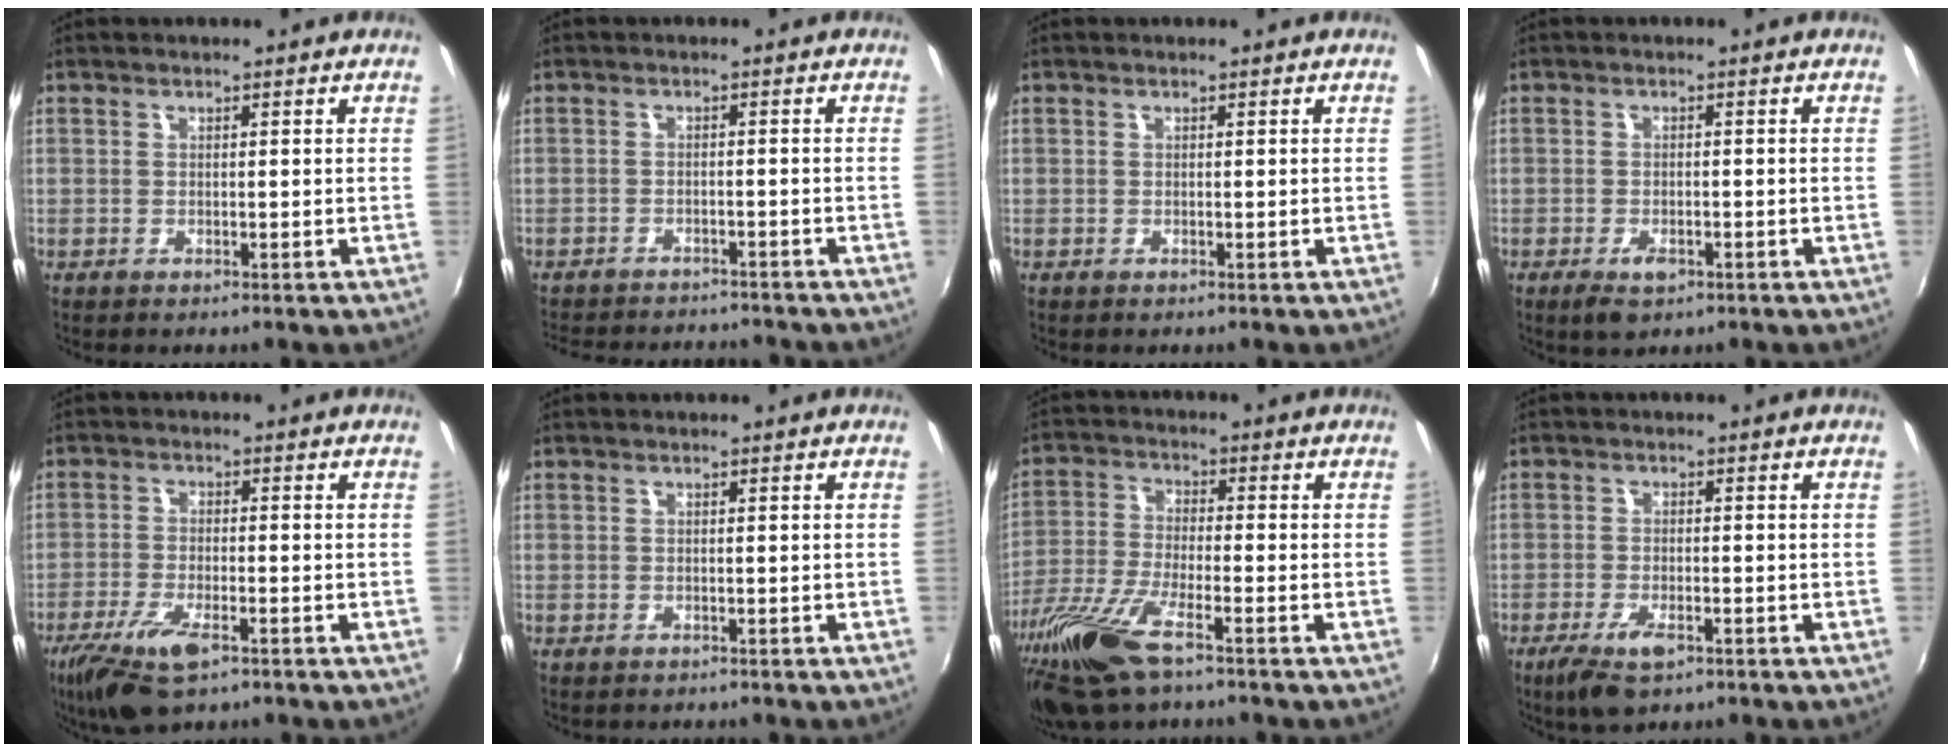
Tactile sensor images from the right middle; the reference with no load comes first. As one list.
[{"total": 11.4, "force": [-10.3, 3.1, 3.8], "torque": [-0.094, -0.014, -0.148]}, {"total": 0.0}, {"total": 3.8, "force": [-2.1, 1.9, 2.5], "torque": [-0.055, -0.011, -0.037]}, {"total": 10.0, "force": [-6.2, 3.5, 7.1], "torque": [-0.166, -0.031, -0.117]}, {"total": 0.8, "force": [-0.6, 0.4, 0.1], "torque": [-0.005, -0.003, -0.011]}, {"total": 15.2, "force": [-10.2, 3.6, 10.7], "torque": [-0.234, -0.043, -0.201]}, {"total": 6.4, "force": [-3.9, 2.4, 4.4], "torque": [-0.108, -0.019, -0.072]}]